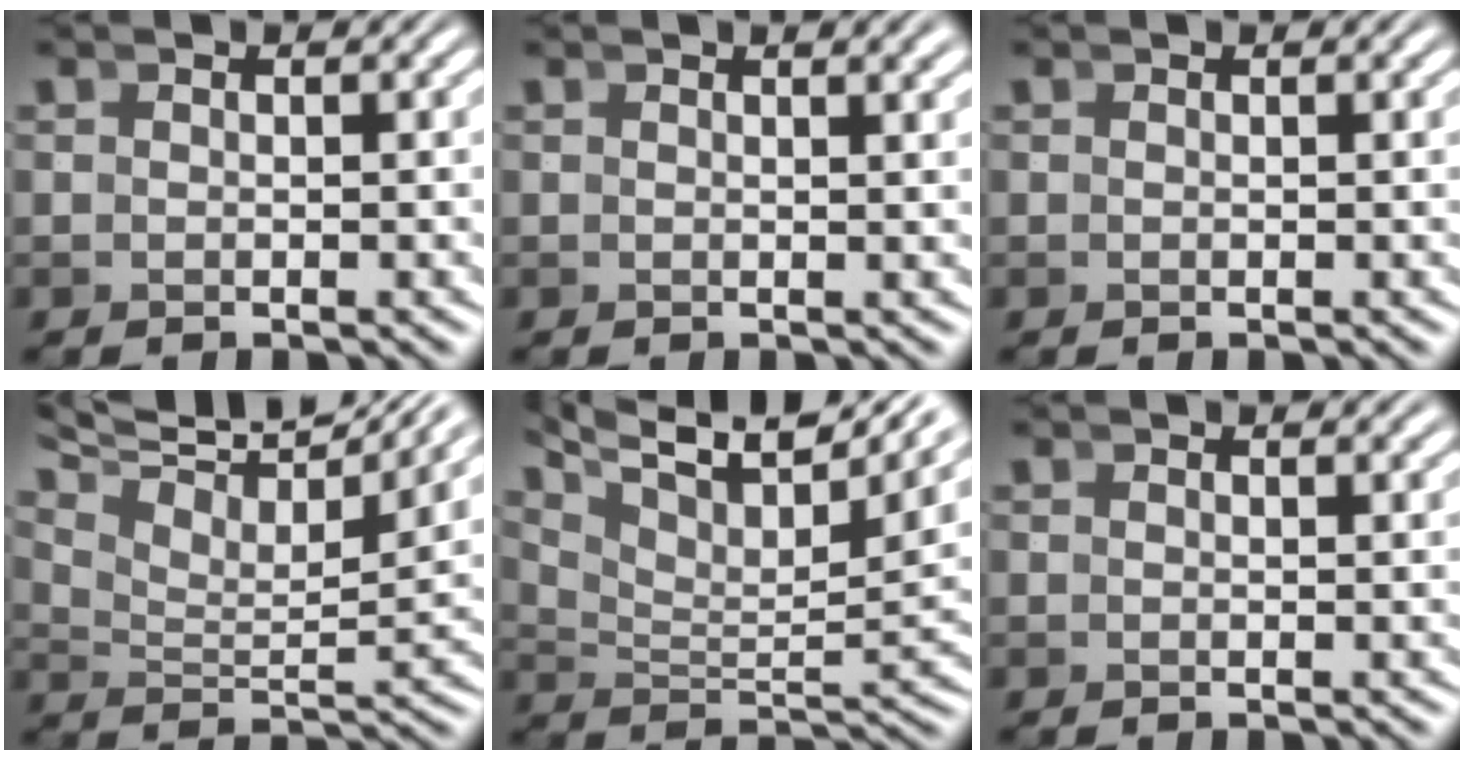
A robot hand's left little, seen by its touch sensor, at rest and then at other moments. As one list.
[{"total": 1.2, "force": [0.9, -0.3, 0.6], "torque": [0.003, 0.007, 0.013]}, {"total": 0.0}, {"total": 8.4, "force": [6.1, 3.2, 4.8], "torque": [-0.084, 0.019, 0.086]}, {"total": 9.8, "force": [6.2, 4.0, 6.4], "torque": [-0.099, 0.015, 0.089]}, {"total": 1.0, "force": [0.9, -0.3, 0.2], "torque": [0.008, 0.006, 0.012]}]